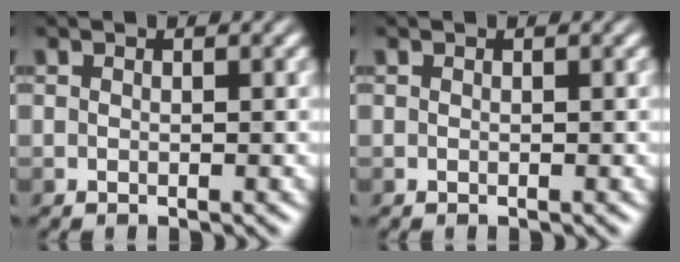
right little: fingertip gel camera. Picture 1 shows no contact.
{"total": 0.0}